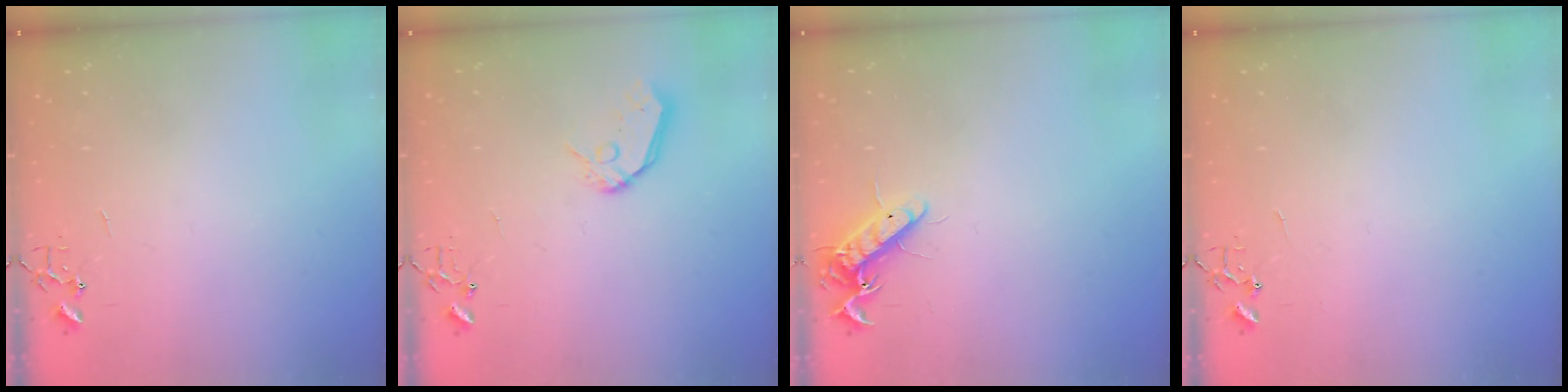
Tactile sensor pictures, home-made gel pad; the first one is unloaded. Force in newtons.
{"total": 9.2, "press": 9.1, "slide": 0.9}
{"total": 10.7, "press": 10.5, "slide": 1.7}
{"total": 0.0}